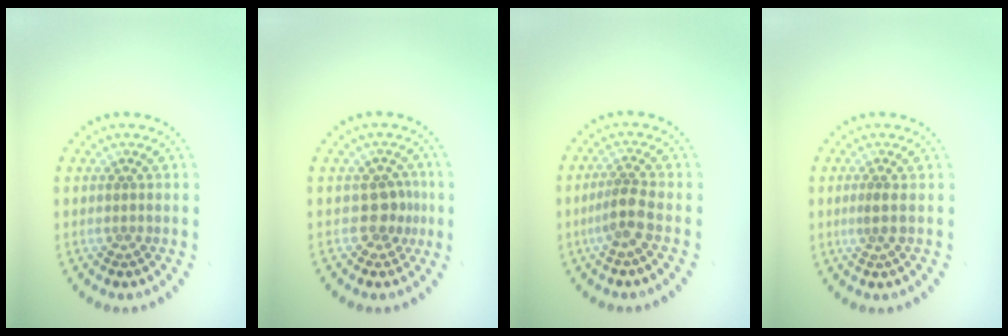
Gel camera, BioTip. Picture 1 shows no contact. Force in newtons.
{"total": 1.9, "press": 1.6, "slide": 1.0}
{"total": 2.2, "press": 1.7, "slide": 1.4}
{"total": 1.1, "press": 0.6, "slide": 0.9}